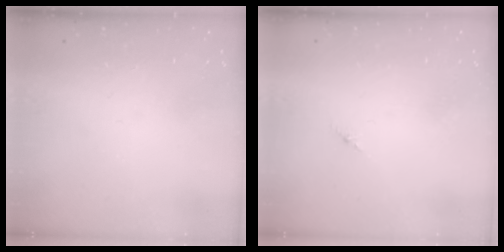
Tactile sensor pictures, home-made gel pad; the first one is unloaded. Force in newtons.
{"total": 1.8, "press": 1.7, "slide": 0.6}